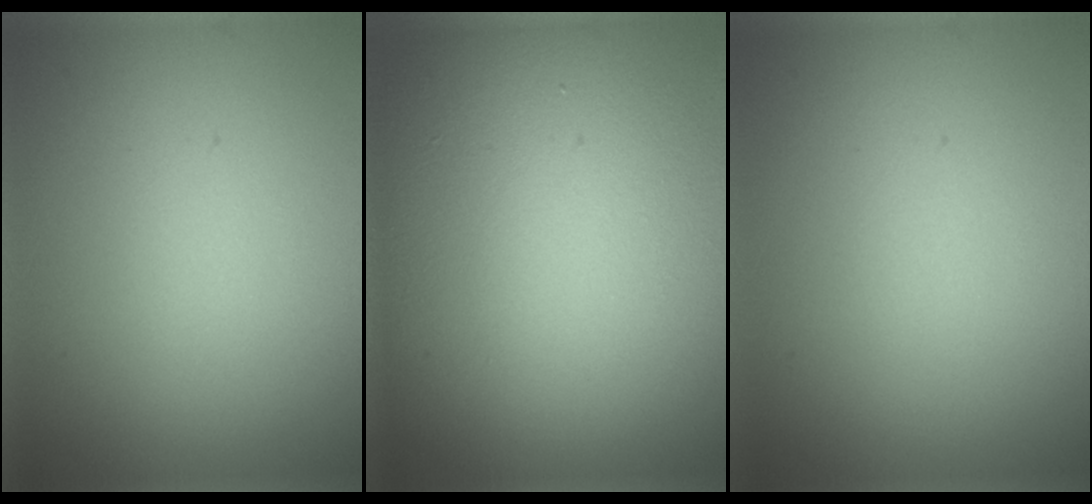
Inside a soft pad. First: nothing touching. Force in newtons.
{"total": 19.2, "press": 19.2, "slide": 1.3}
{"total": 0.0}